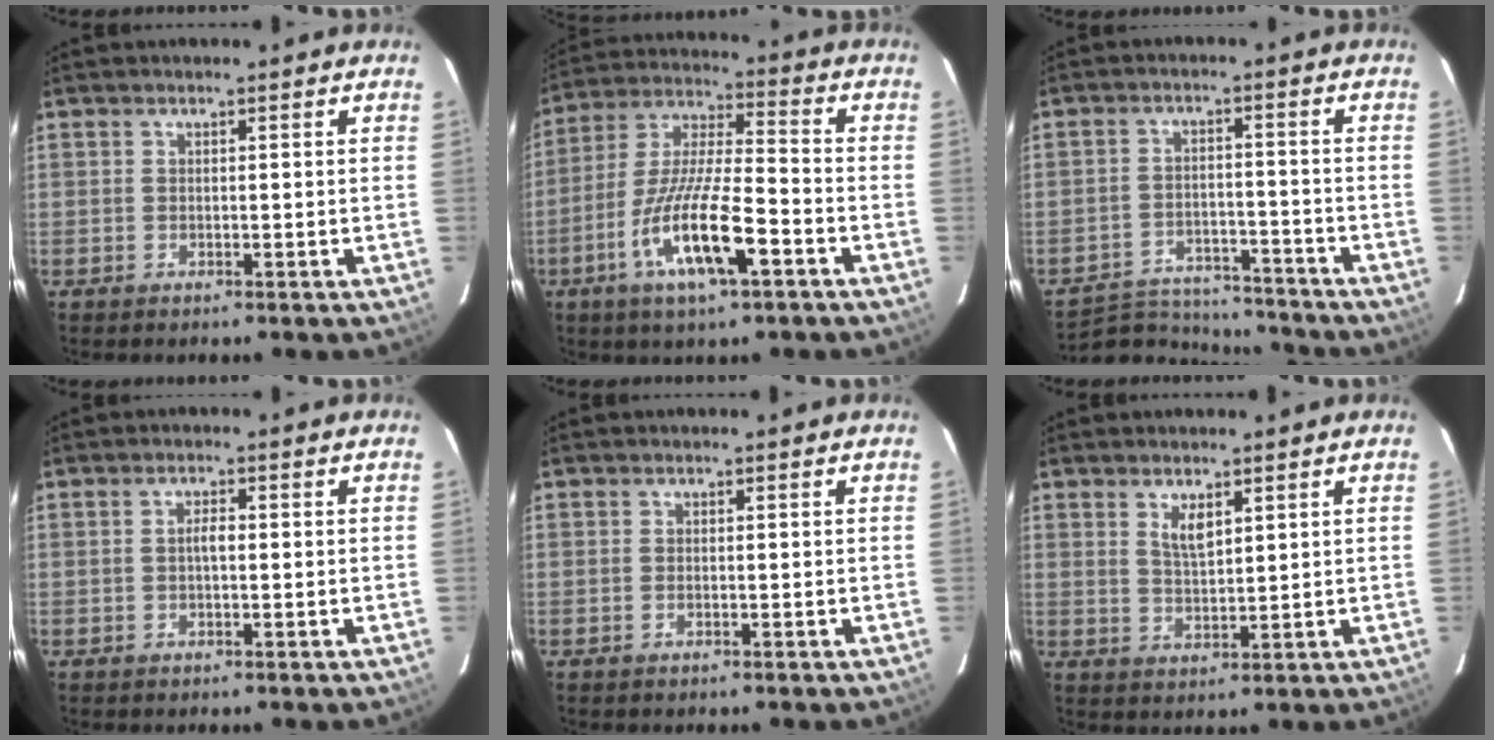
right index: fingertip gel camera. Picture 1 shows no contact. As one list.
[{"total": 15.3, "force": [-6.9, 3.1, 13.2], "torque": [-0.270, -0.015, -0.133]}, {"total": 13.3, "force": [-12.6, 3.4, 2.6], "torque": [-0.075, 0.015, -0.183]}, {"total": 1.8, "force": [-0.1, 0.6, 1.6], "torque": [-0.031, 0.006, -0.004]}, {"total": 0.0}, {"total": 3.7, "force": [2.0, 1.4, 2.8], "torque": [-0.051, -0.003, 0.039]}]